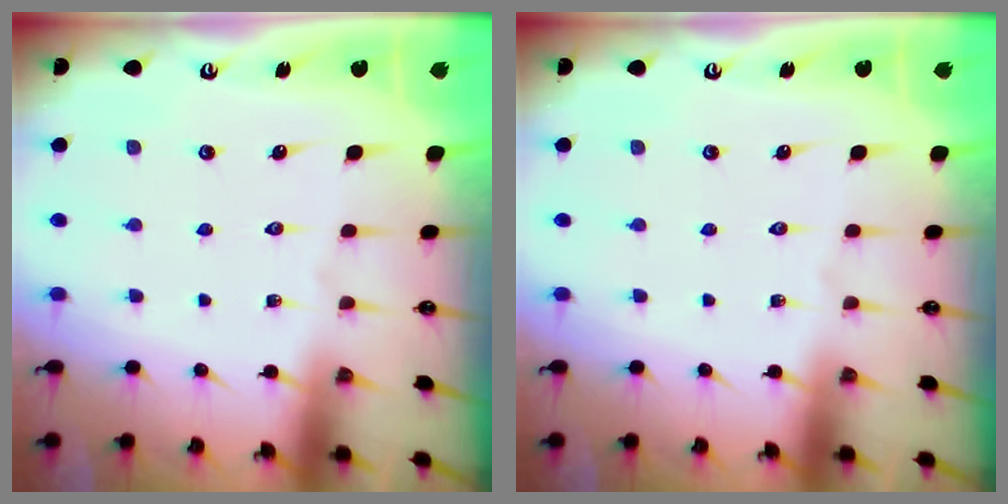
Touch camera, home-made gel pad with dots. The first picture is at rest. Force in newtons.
{"total": 0.0}